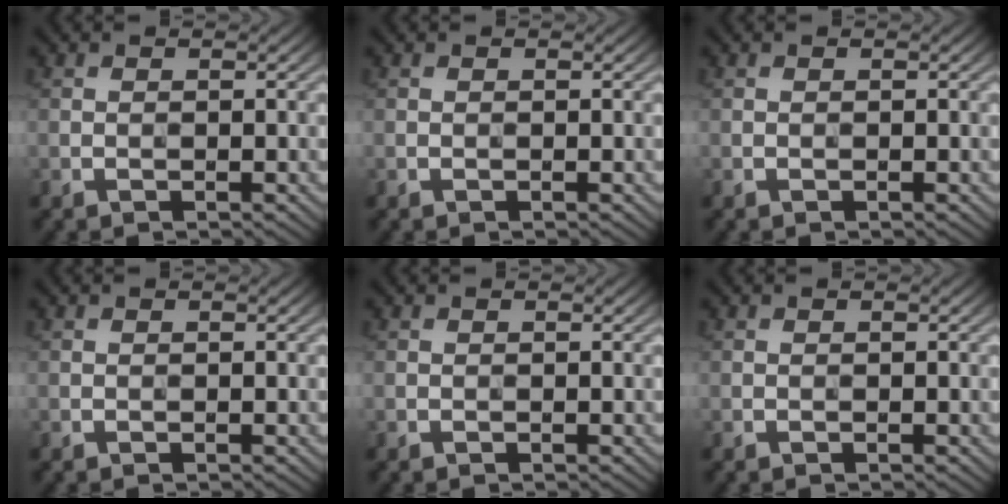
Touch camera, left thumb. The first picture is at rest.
{"total": 0.0}
{"total": 0.0}
{"total": 0.0}
{"total": 0.0}
{"total": 0.0}